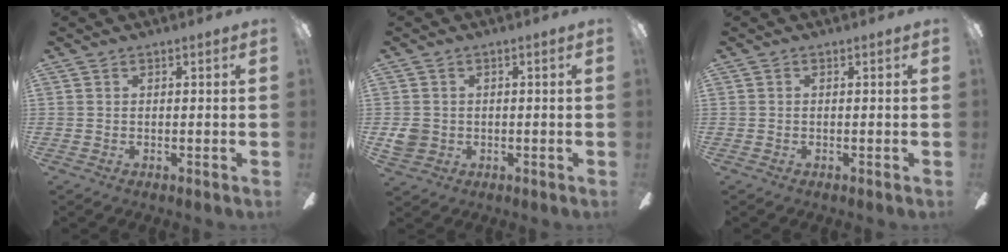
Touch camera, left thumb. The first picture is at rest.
{"total": 3.6, "force": [0.1, 3.4, 1.2], "torque": [-0.008, 0.001, 0.003]}
{"total": 0.0}